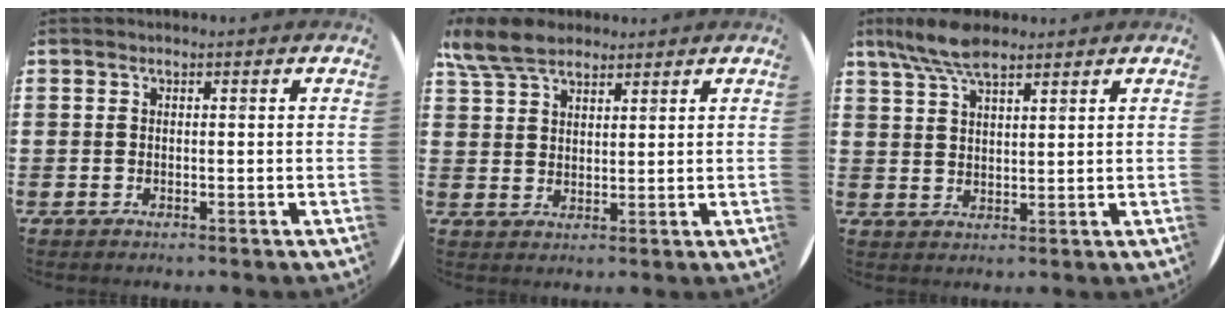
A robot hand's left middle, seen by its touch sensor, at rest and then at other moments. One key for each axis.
{"total": 6.4, "fx": 5.4, "fy": 2.3, "fz": 2.5, "tx": -0.064, "ty": -0.005, "tz": 0.103}
{"total": 6.7, "fx": 5.2, "fy": 2.1, "fz": 3.7, "tx": -0.084, "ty": -0.006, "tz": 0.095}